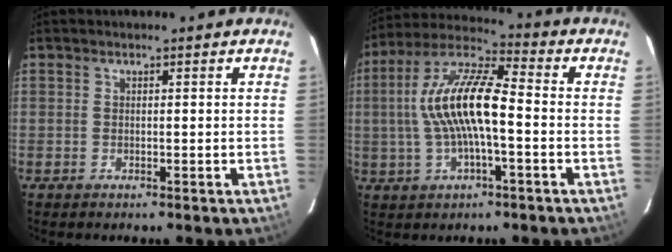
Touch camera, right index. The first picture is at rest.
{"total": 14.0, "force": [-1.0, 4.0, 13.4], "torque": [-0.263, 0.017, -0.025]}